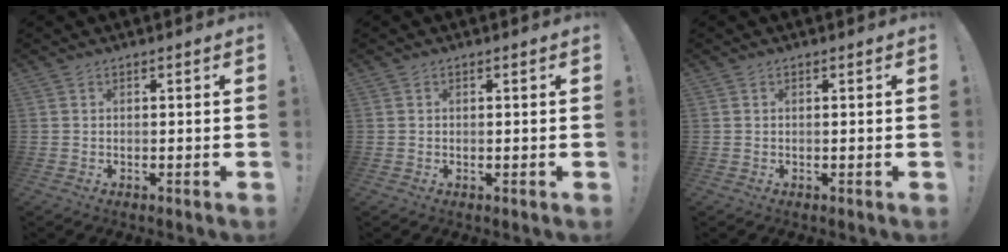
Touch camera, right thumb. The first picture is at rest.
{"total": 0.0}
{"total": 0.0}